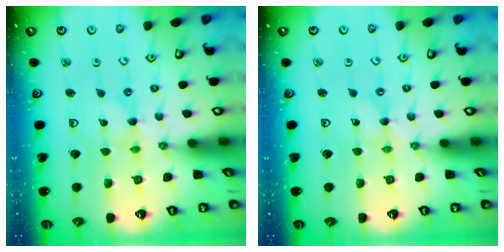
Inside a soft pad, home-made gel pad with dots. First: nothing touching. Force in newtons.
{"total": 0.0}